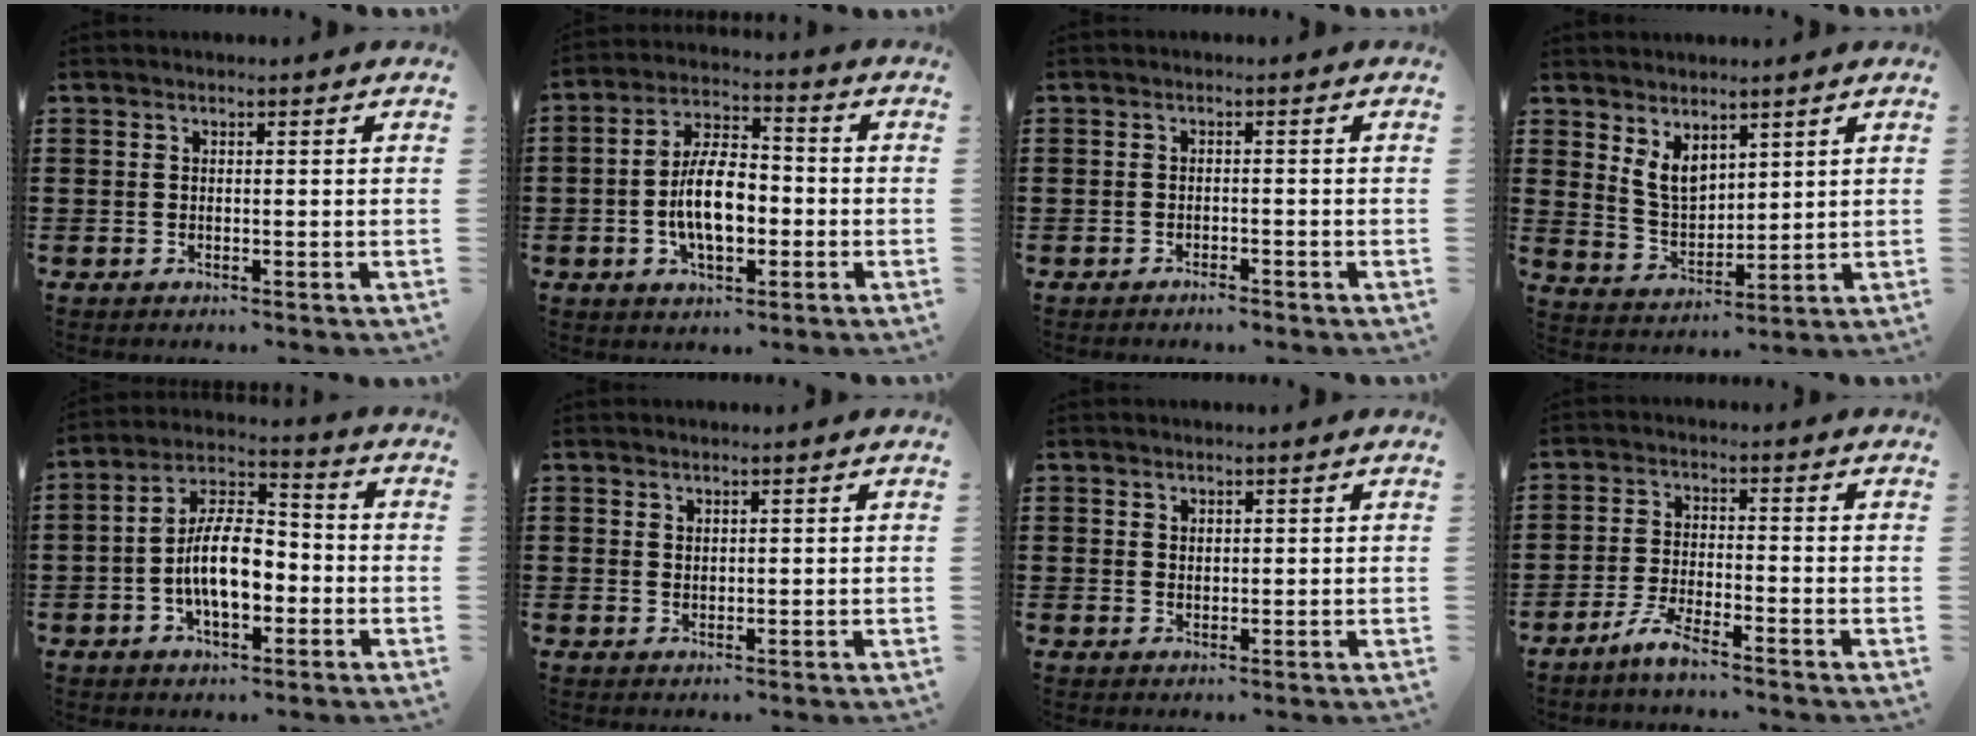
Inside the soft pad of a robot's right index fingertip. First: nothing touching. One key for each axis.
{"total": 9.4, "fx": -1.6, "fy": 4.6, "fz": 8.1, "tx": -0.151, "ty": 0.000, "tz": -0.037}
{"total": 1.2, "fx": -1.1, "fy": 0.2, "fz": 0.3, "tx": -0.009, "ty": 0.000, "tz": -0.022}
{"total": 5.1, "fx": 3.2, "fy": 2.9, "fz": 2.7, "tx": -0.064, "ty": 0.001, "tz": 0.061}
{"total": 10.6, "fx": -2.4, "fy": 5.1, "fz": 8.9, "tx": -0.171, "ty": 0.000, "tz": -0.052}
{"total": 1.1, "fx": 1.0, "fy": 0.5, "fz": 0.1, "tx": -0.004, "ty": 0.002, "tz": 0.019}
{"total": 1.3, "fx": 1.0, "fy": 0.7, "fz": 0.2, "tx": -0.006, "ty": 0.003, "tz": 0.019}
{"total": 3.8, "fx": -3.2, "fy": 0.0, "fz": 2.0, "tx": -0.056, "ty": -0.007, "tz": -0.066}